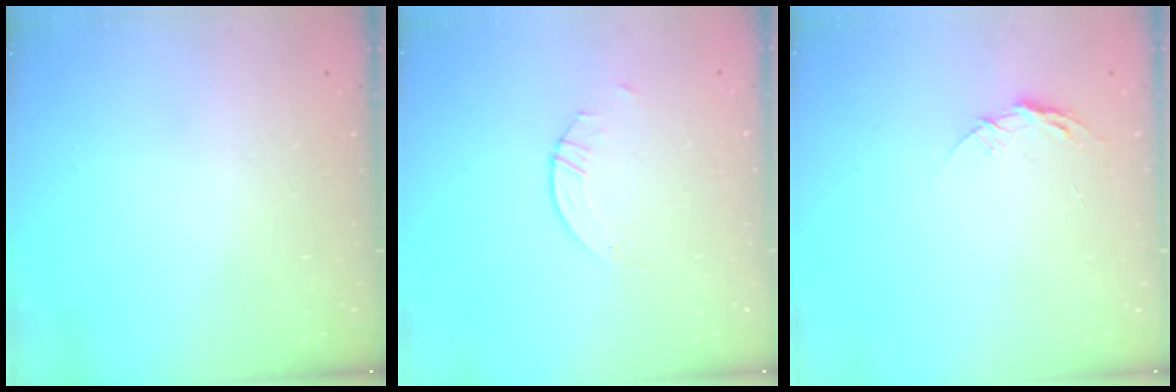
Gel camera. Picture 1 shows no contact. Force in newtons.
{"total": 2.6, "press": 2.6, "slide": 0.2}
{"total": 6.5, "press": 6.5, "slide": 0.6}